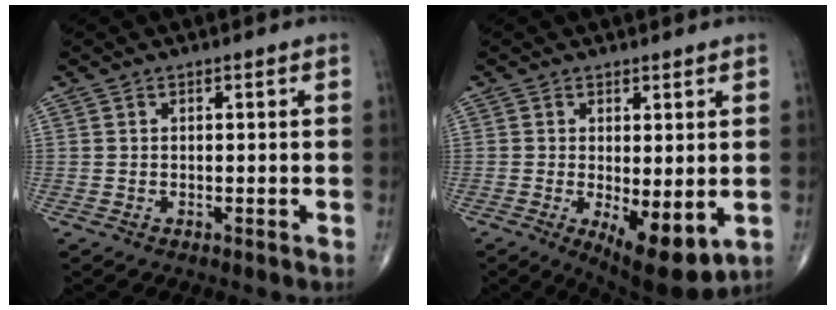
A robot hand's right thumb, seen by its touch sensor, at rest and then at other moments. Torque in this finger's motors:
{"motor_torque": [-0.15, 0.71, -0.03, -0.08, 0.06]}